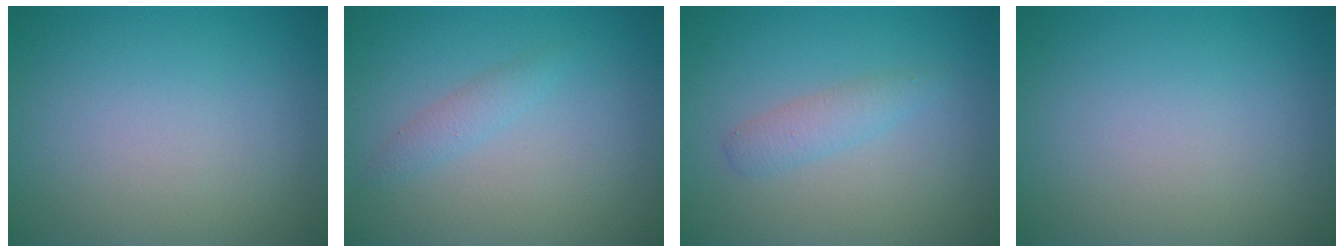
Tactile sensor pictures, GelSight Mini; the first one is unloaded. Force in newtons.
{"total": 1.3, "press": 1.3, "slide": 0.0}
{"total": 1.7, "press": 1.7, "slide": 0.0}
{"total": 0.0}